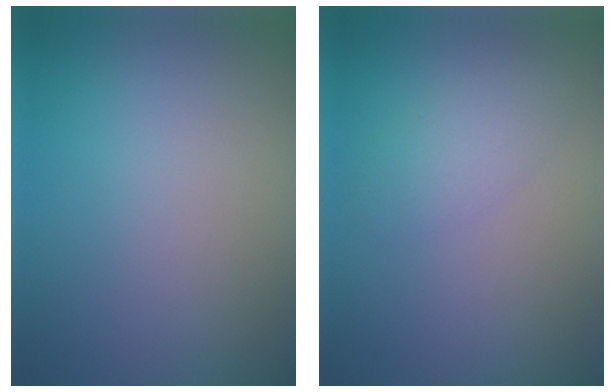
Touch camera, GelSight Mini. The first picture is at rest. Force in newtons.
{"total": 2.1, "press": 2.1, "slide": 0.1}